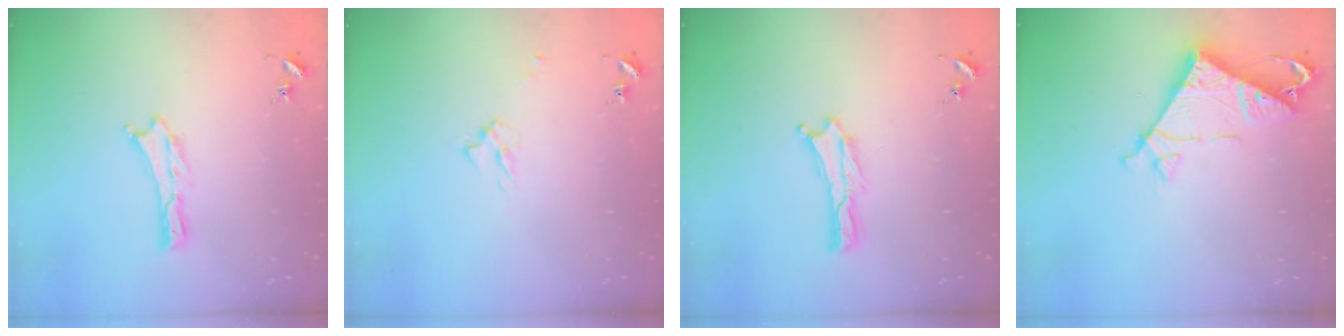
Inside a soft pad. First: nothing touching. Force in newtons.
{"total": 2.5, "press": 2.5, "slide": 0.4}
{"total": 0.0}
{"total": 7.5, "press": 7.5, "slide": 0.2}